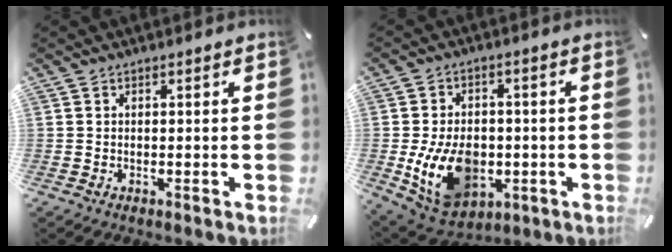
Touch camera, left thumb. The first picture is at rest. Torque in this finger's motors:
{"motor_torque": [1.96, 2.17, 1.35, 0.10, 0.26]}